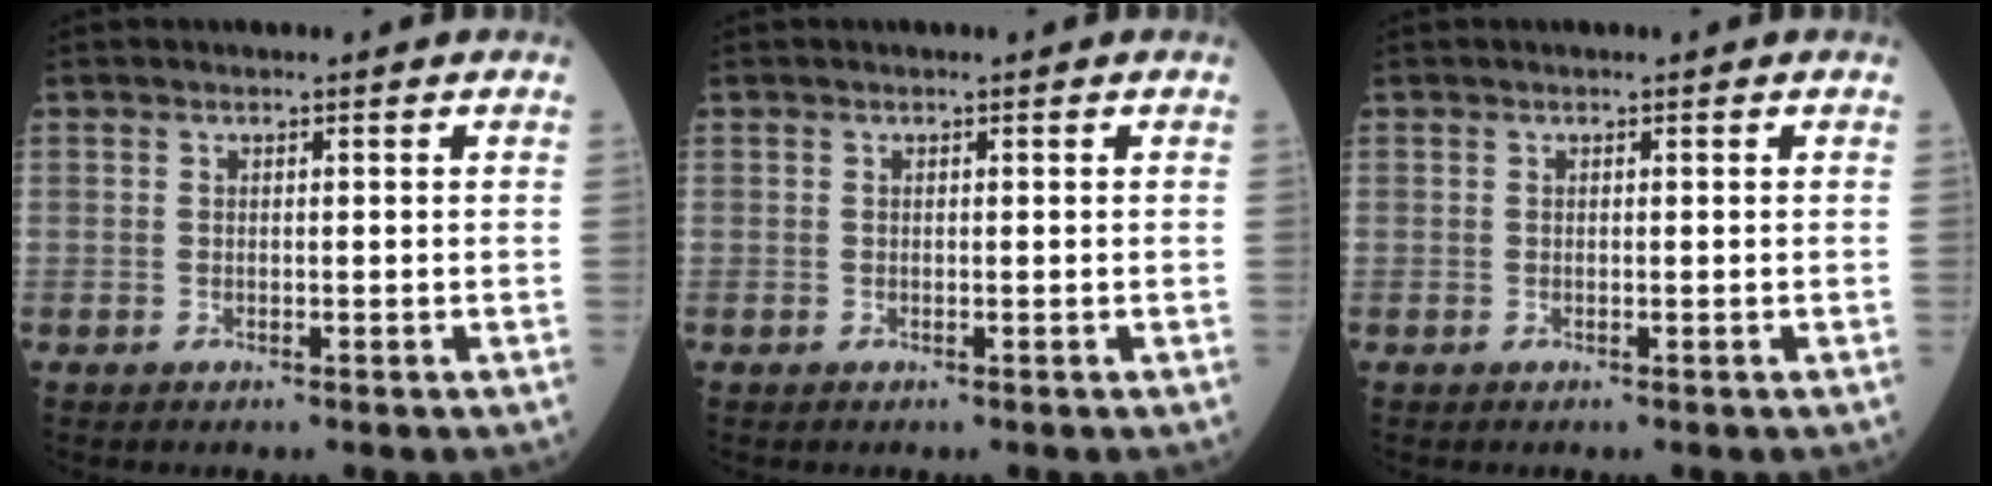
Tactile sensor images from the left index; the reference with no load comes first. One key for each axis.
{"total": 0.0}
{"total": 0.0}